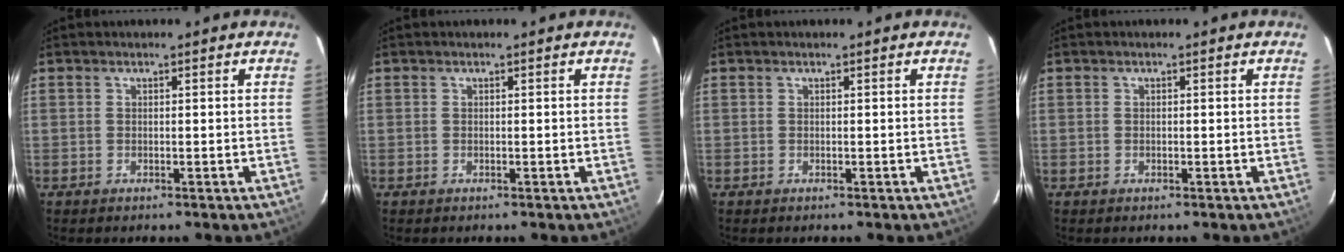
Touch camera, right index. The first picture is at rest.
{"total": 0.0}
{"total": 0.0}
{"total": 0.0}